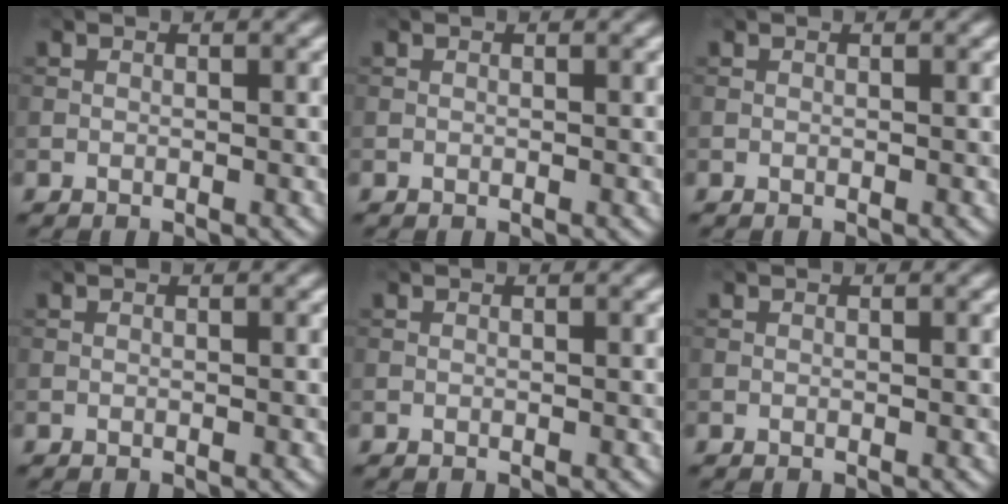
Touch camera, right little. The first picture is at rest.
{"total": 0.0}
{"total": 0.0}
{"total": 0.0}
{"total": 0.0}
{"total": 0.0}